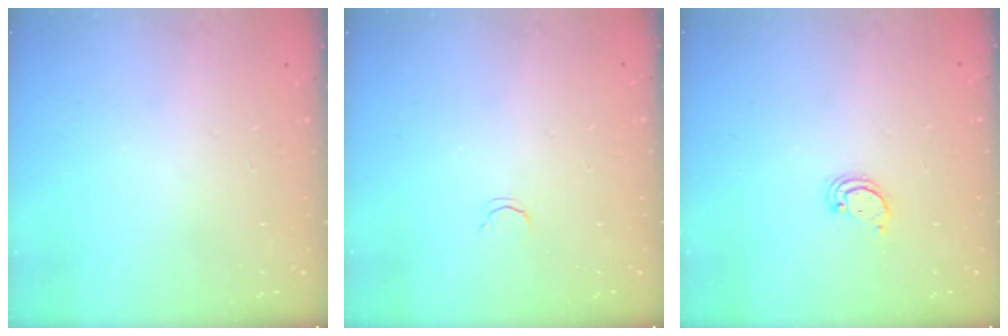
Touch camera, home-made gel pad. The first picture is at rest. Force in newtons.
{"total": 2.1, "press": 2.1, "slide": 0.4}
{"total": 2.2, "press": 2.2, "slide": 0.2}